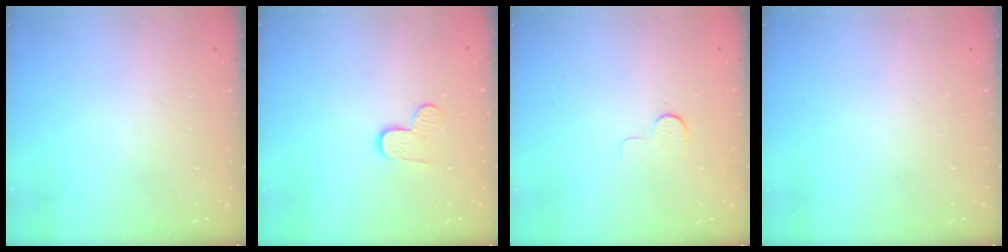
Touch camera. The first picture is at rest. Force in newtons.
{"total": 4.8, "press": 4.8, "slide": 0.2}
{"total": 4.1, "press": 4.1, "slide": 0.4}
{"total": 0.0}